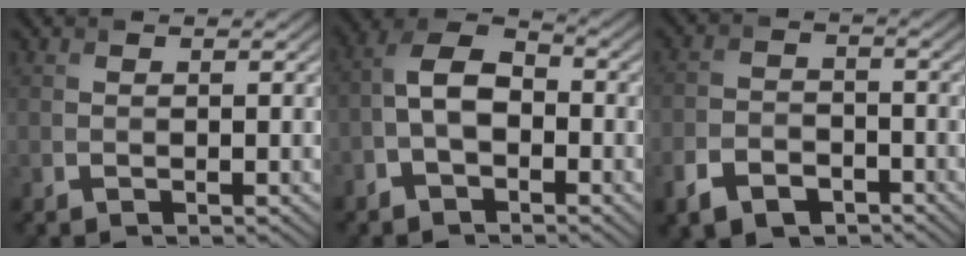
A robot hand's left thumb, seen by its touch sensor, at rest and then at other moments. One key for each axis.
{"total": 5.8, "fx": -1.9, "fy": 3.4, "fz": 4.3, "tx": -0.086, "ty": 0.014, "tz": -0.046}
{"total": 5.7, "fx": -3.6, "fy": 3.5, "fz": 2.6, "tx": -0.058, "ty": -0.006, "tz": -0.074}